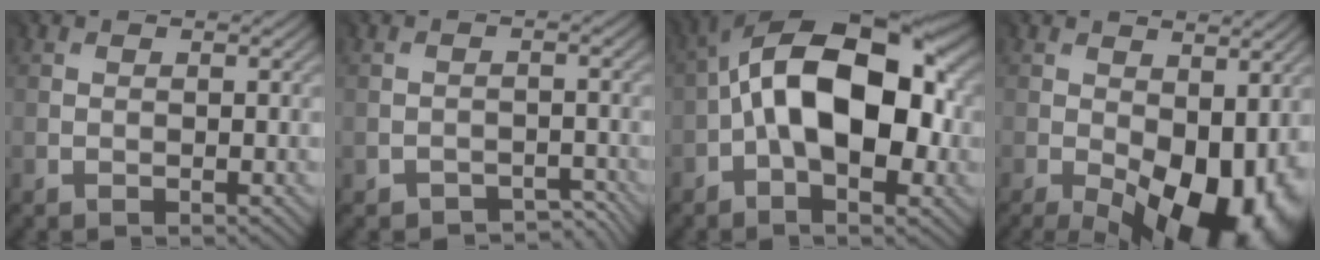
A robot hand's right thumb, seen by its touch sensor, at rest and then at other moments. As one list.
[{"total": 2.4, "force": [-2.2, 0.8, 0.0], "torque": [0.008, -0.003, -0.027]}, {"total": 15.9, "force": [-0.6, 8.3, 13.5], "torque": [-0.209, 0.040, -0.025]}, {"total": 15.8, "force": [-4.2, 9.1, 12.2], "torque": [-0.180, -0.045, -0.033]}]